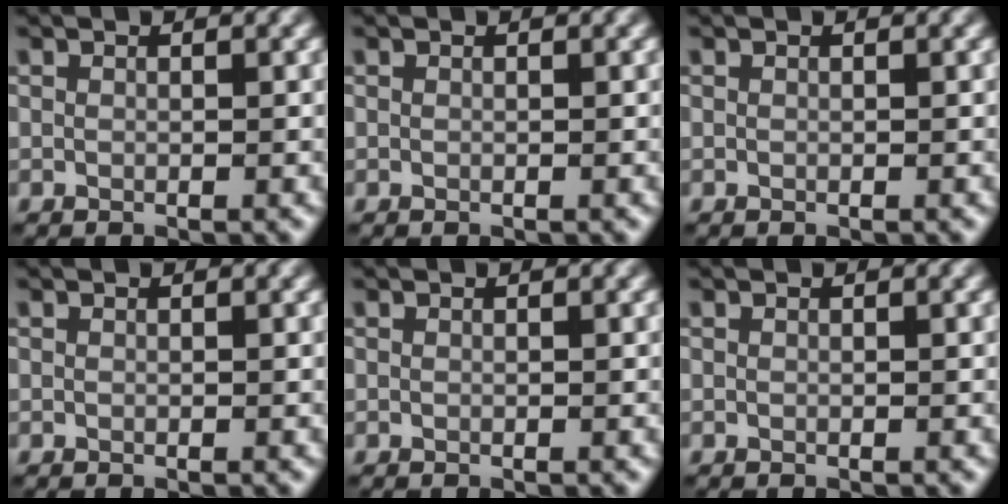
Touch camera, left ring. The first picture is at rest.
{"total": 0.0}
{"total": 0.0}
{"total": 0.0}
{"total": 0.0}
{"total": 0.0}